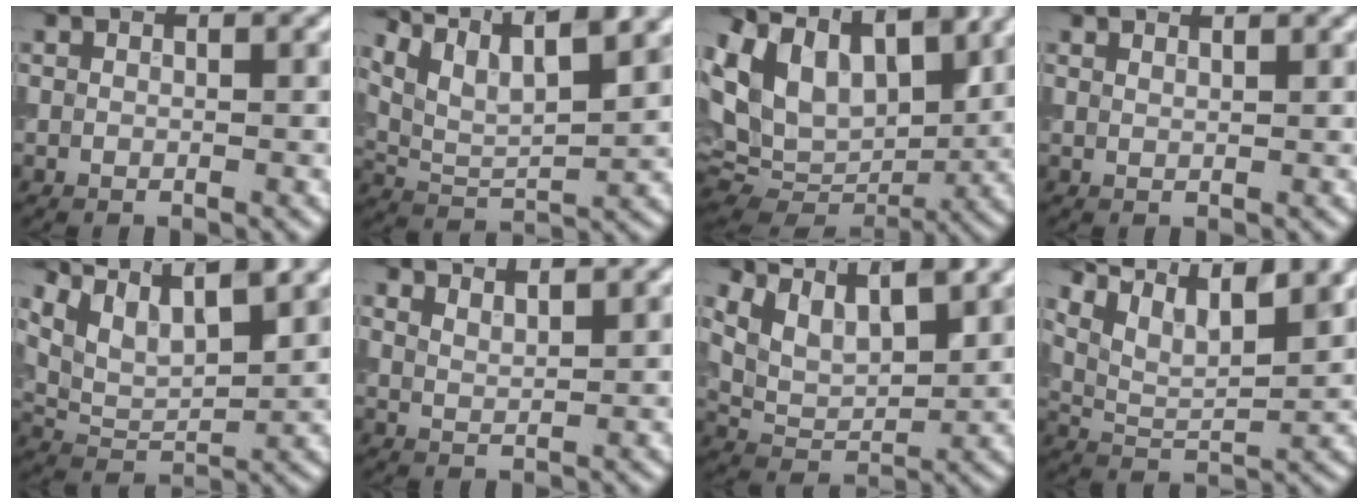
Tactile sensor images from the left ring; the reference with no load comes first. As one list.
[{"total": 9.4, "force": [6.8, 2.4, 6.0], "torque": [-0.128, 0.015, 0.102]}, {"total": 12.1, "force": [5.2, 7.0, 8.4], "torque": [-0.182, 0.031, 0.084]}, {"total": 1.1, "force": [1.1, -0.1, 0.3], "torque": [-0.007, 0.003, 0.013]}, {"total": 7.8, "force": [5.4, 2.7, 5.0], "torque": [-0.109, 0.018, 0.093]}, {"total": 3.8, "force": [3.4, 0.7, 1.4], "torque": [-0.012, 0.018, 0.038]}, {"total": 6.0, "force": [4.1, 2.4, 3.7], "torque": [-0.090, 0.012, 0.071]}, {"total": 9.7, "force": [6.7, 3.2, 6.2], "torque": [-0.124, 0.023, 0.105]}]